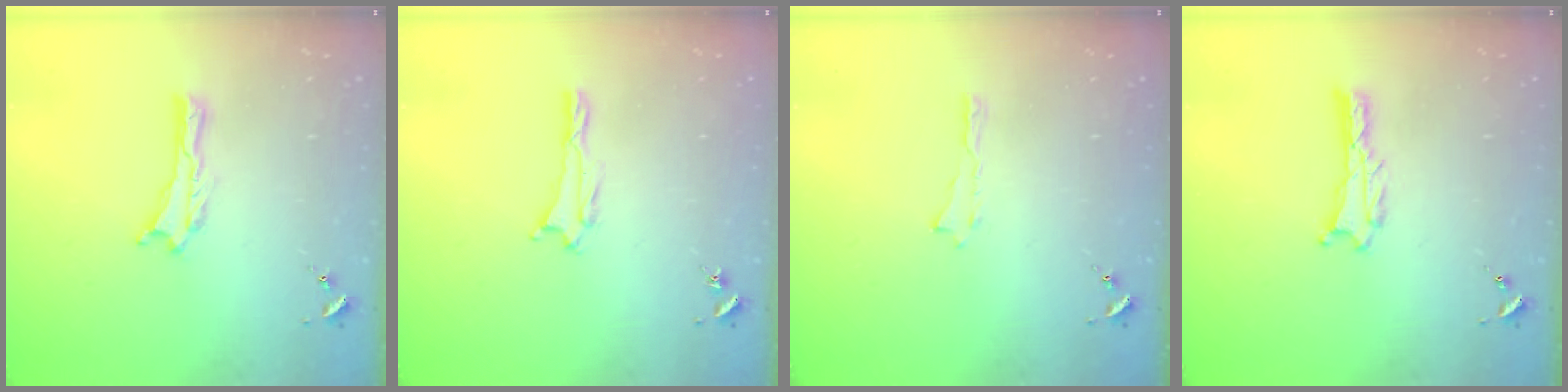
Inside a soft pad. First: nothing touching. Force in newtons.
{"total": 1.0, "press": 1.0, "slide": 0.1}
{"total": 0.0}
{"total": 0.9, "press": 0.8, "slide": 0.1}